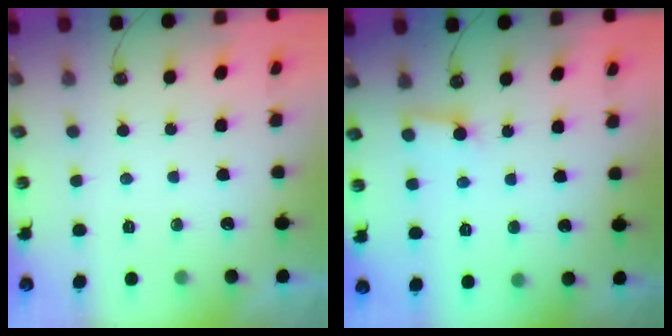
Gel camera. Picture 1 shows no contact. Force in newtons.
{"total": 2.9, "press": 2.9, "slide": 0.2}